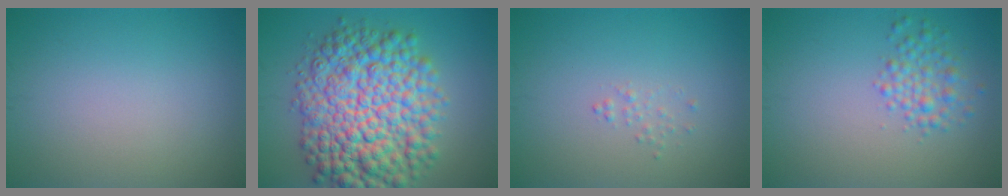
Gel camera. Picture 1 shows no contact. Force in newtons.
{"total": 12.5, "press": 12.5, "slide": 0.2}
{"total": 0.7, "press": 0.7, "slide": 0.1}
{"total": 2.5, "press": 2.5, "slide": 0.0}